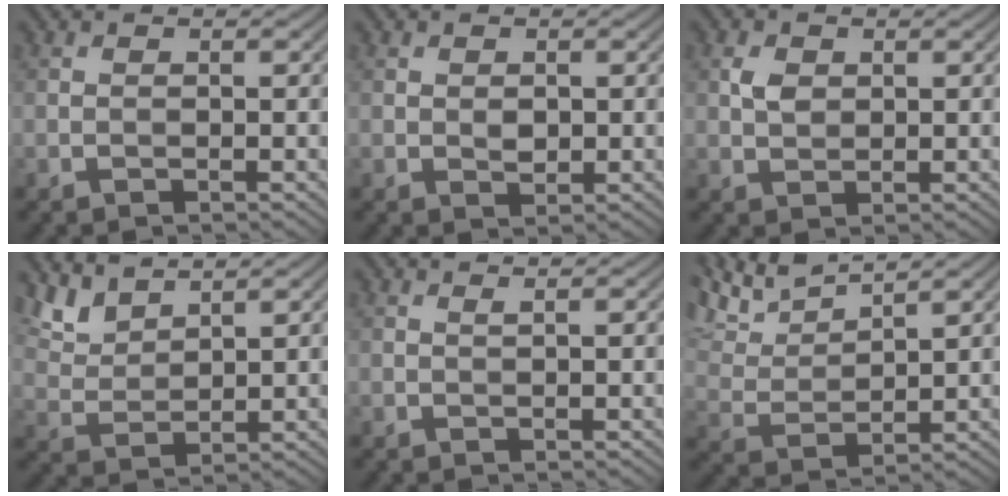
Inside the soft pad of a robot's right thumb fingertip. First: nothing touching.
{"total": 1.4, "force": [0.2, 1.0, 1.0], "torque": [-0.023, -0.003, 0.004]}
{"total": 2.1, "force": [0.6, 1.6, 1.2], "torque": [-0.032, 0.000, 0.012]}
{"total": 4.9, "force": [4.1, 1.6, 2.2], "torque": [-0.064, 0.001, 0.092]}
{"total": 0.5, "force": [0.4, 0.0, 0.4], "torque": [-0.008, 0.001, 0.007]}
{"total": 8.0, "force": [6.5, 1.8, 4.4], "torque": [-0.104, 0.013, 0.127]}